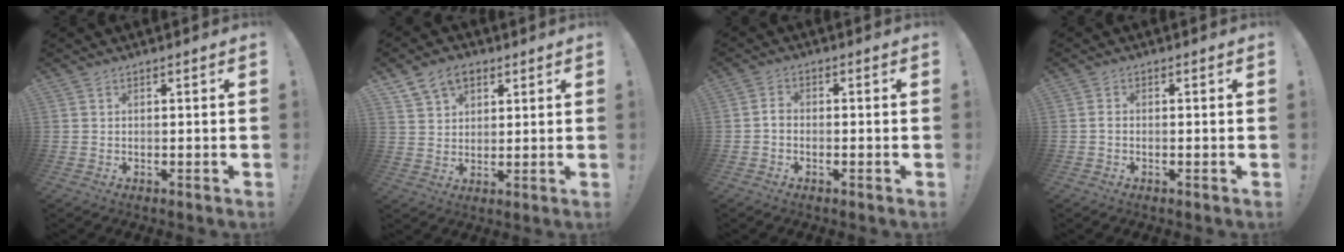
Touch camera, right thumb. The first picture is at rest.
{"total": 8.1, "force": [4.7, 5.6, 3.5], "torque": [-0.055, -0.016, 0.091]}
{"total": 2.1, "force": [-1.2, 1.1, 1.3], "torque": [-0.024, 0.009, -0.021]}
{"total": 0.9, "force": [-0.7, 0.3, 0.5], "torque": [-0.013, 0.004, -0.012]}